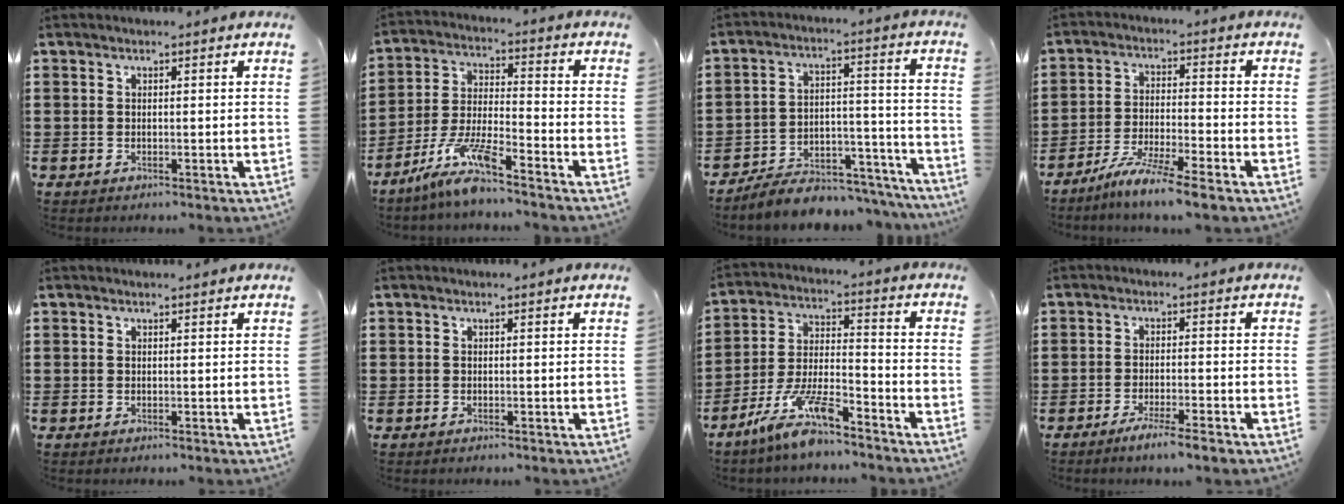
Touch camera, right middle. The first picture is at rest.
{"total": 8.5, "force": [-6.8, 0.6, 4.9], "torque": [-0.109, -0.009, -0.132]}
{"total": 6.6, "force": [-6.1, 1.8, 1.4], "torque": [-0.025, 0.018, -0.119]}
{"total": 6.6, "force": [-5.7, -0.4, 3.3], "torque": [-0.070, -0.014, -0.107]}
{"total": 0.0}
{"total": 0.0}
{"total": 10.0, "force": [-8.0, 1.5, 5.7], "torque": [-0.123, 0.005, -0.157]}
{"total": 3.4, "force": [-2.7, -0.1, 2.0], "torque": [-0.031, -0.001, -0.046]}